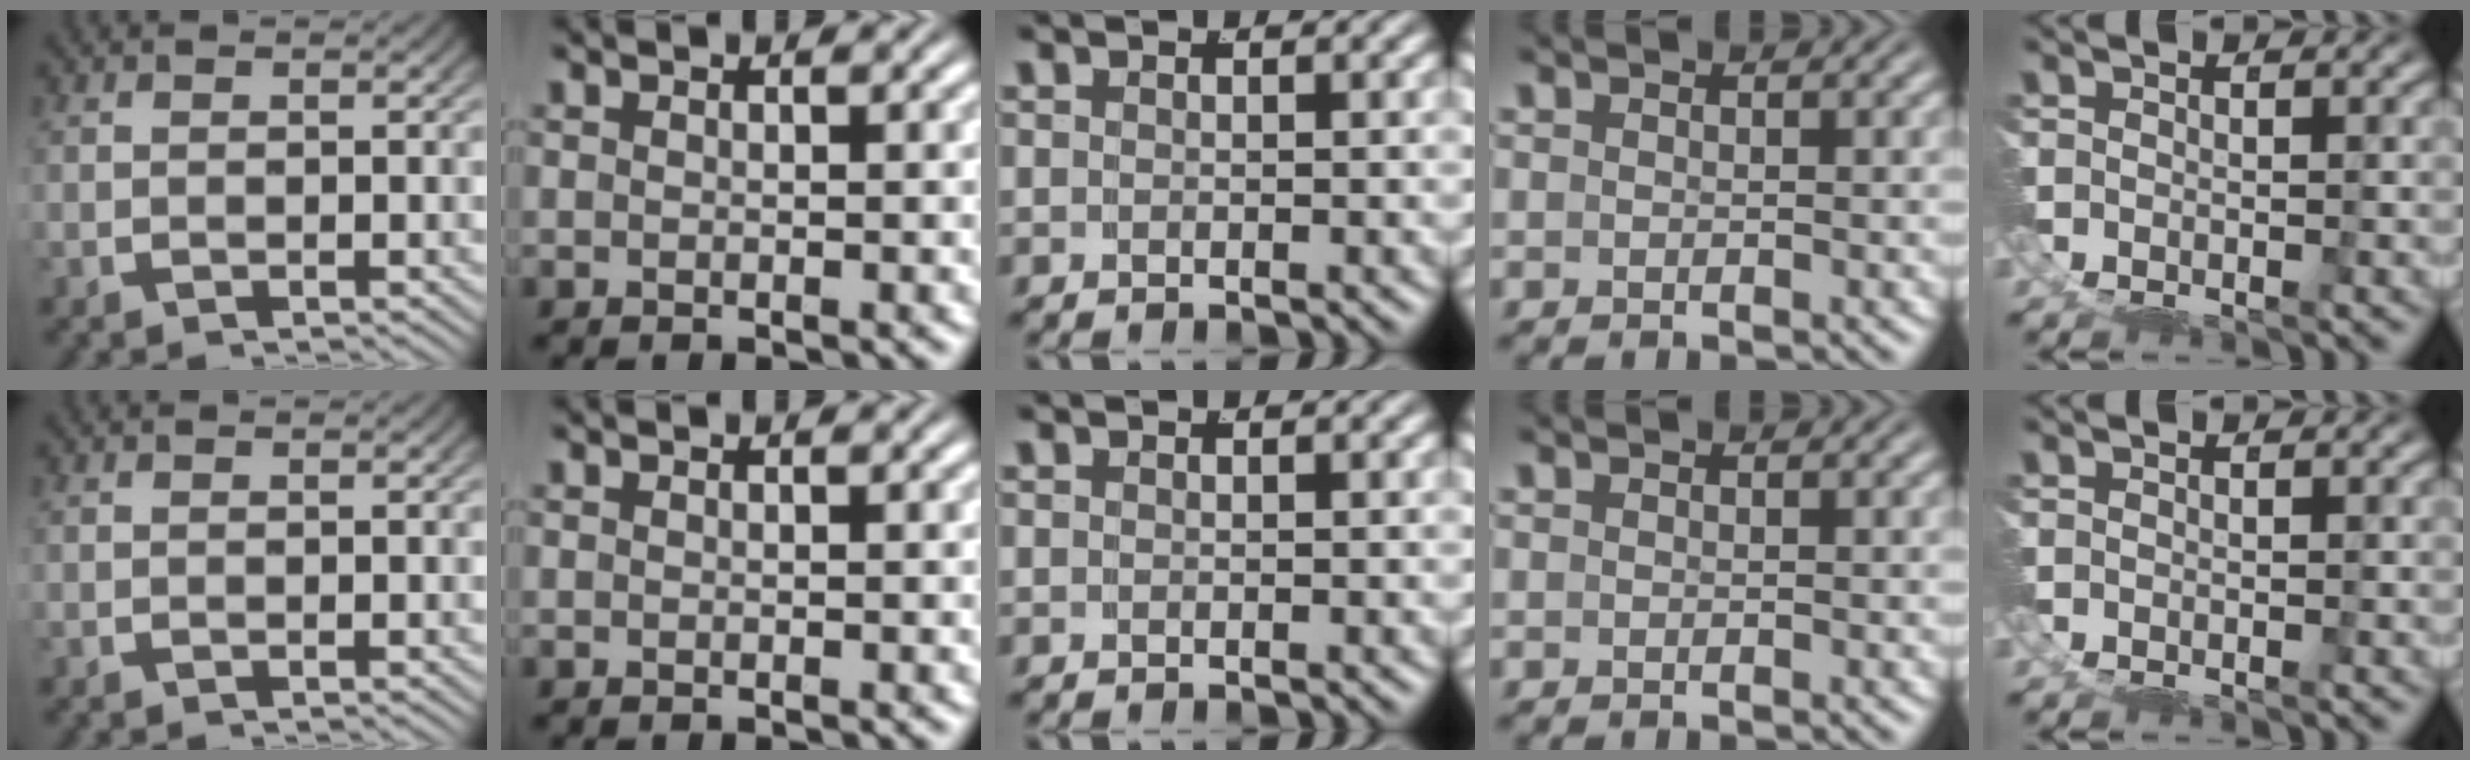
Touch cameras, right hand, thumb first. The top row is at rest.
{}